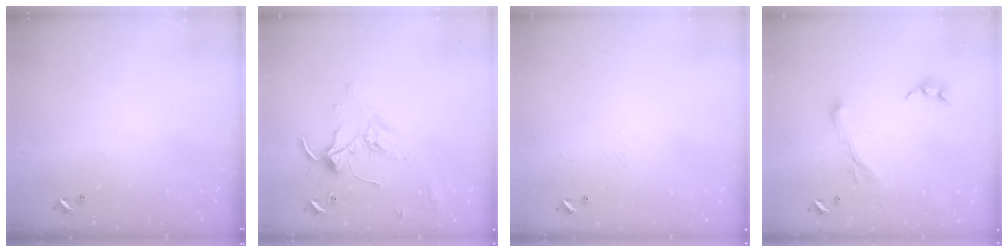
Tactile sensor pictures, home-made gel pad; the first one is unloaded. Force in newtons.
{"total": 1.8, "press": 1.8, "slide": 0.2}
{"total": 7.3, "press": 7.2, "slide": 0.8}
{"total": 0.9, "press": 0.4, "slide": 0.8}